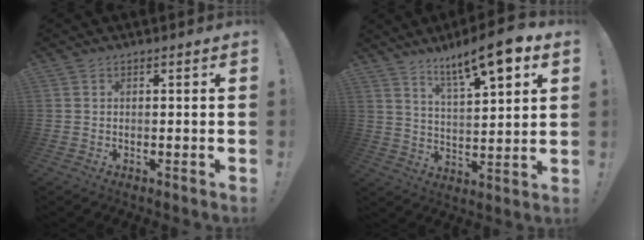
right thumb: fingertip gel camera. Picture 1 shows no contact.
{"total": 13.3, "force": [9.3, 2.5, 9.2], "torque": [-0.155, -0.051, 0.151]}